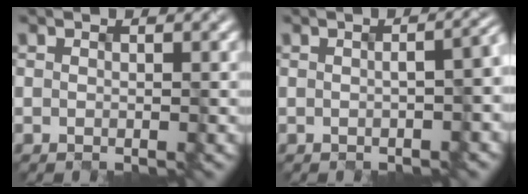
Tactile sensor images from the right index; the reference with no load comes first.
{"total": 6.0, "force": [0.1, 3.2, 5.1], "torque": [-0.010, 0.021, -0.005]}